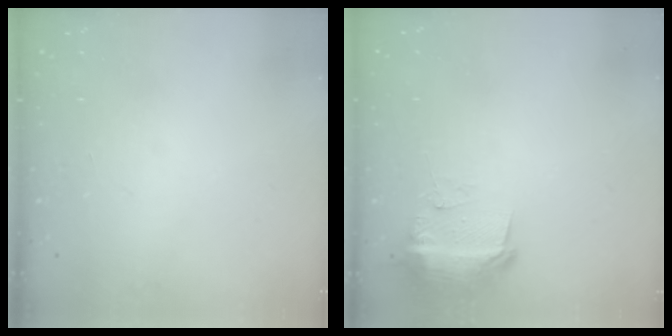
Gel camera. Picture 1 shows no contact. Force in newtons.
{"total": 11.4, "press": 11.4, "slide": 1.1}